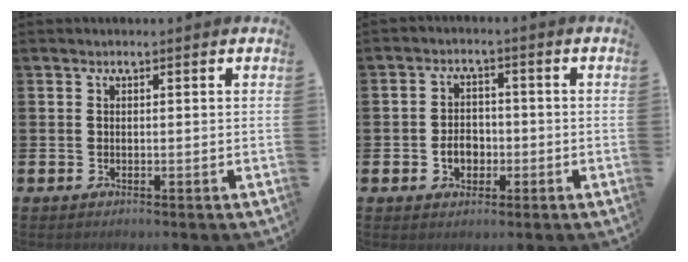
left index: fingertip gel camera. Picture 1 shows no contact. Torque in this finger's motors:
{"motor_torque": [0.36, 0.32, 0.10, 0.05]}